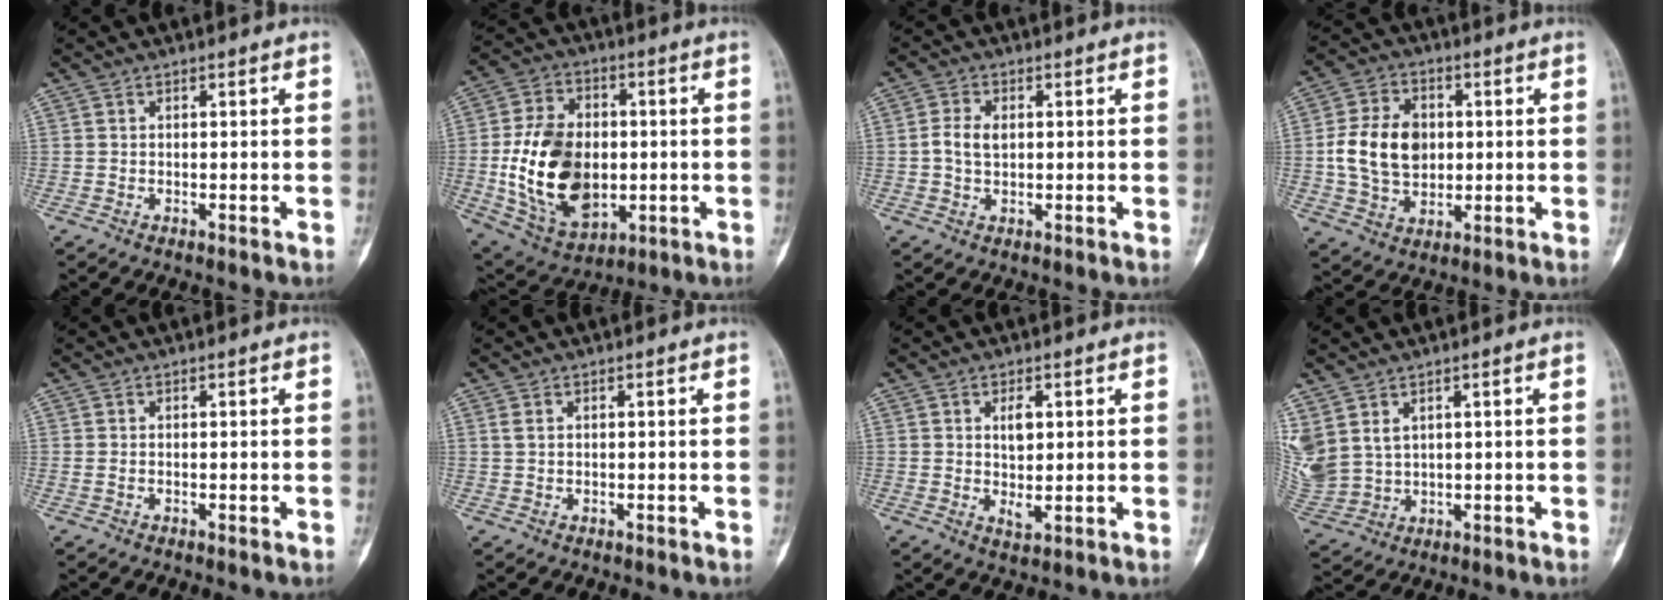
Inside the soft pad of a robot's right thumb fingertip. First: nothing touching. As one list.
[{"total": 20.2, "force": [-1.7, 13.7, 14.7], "torque": [-0.239, 0.002, -0.009]}, {"total": 4.1, "force": [0.3, 2.7, 3.1], "torque": [-0.062, 0.005, 0.005]}, {"total": 12.8, "force": [0.7, 9.5, 8.6], "torque": [-0.134, 0.006, 0.016]}, {"total": 0.6, "force": [0.0, 0.3, 0.6], "torque": [-0.008, 0.000, 0.003]}, {"total": 1.1, "force": [0.4, 0.6, 0.8], "torque": [-0.024, 0.005, 0.013]}, {"total": 4.2, "force": [1.1, 2.1, 3.4], "torque": [-0.052, -0.012, 0.020]}, {"total": 10.4, "force": [4.0, 7.3, 6.2], "torque": [-0.162, -0.007, 0.102]}]